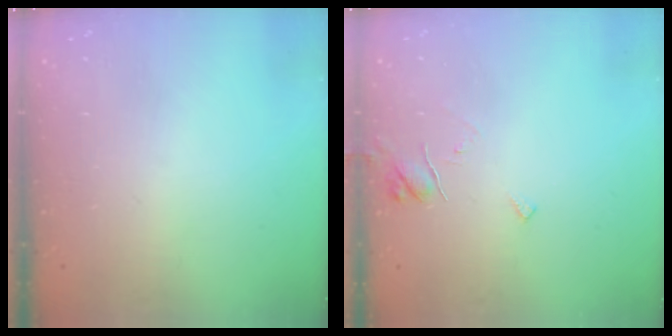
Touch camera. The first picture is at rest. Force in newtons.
{"total": 4.5, "press": 4.5, "slide": 0.4}